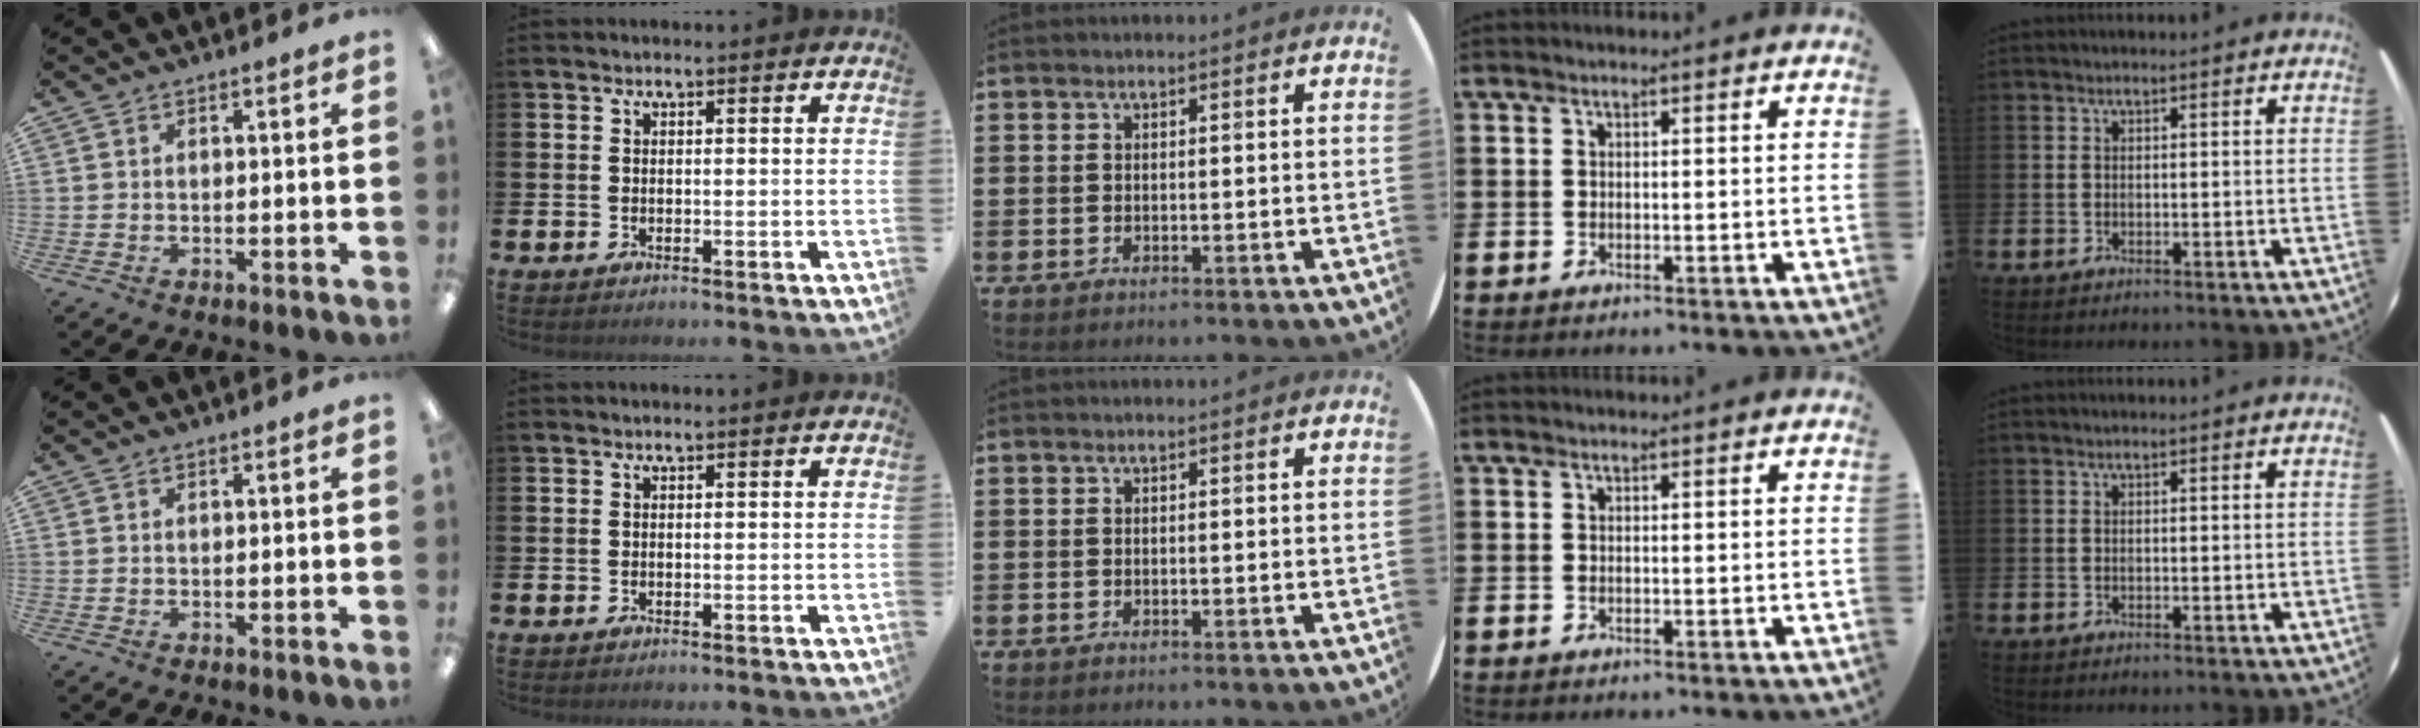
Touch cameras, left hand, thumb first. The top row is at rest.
{}